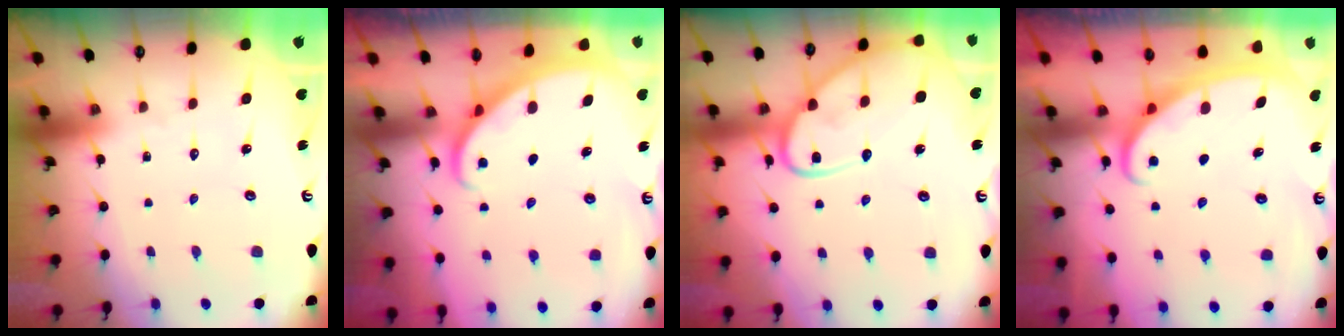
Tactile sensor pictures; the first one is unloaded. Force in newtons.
{"total": 1.9, "press": 1.9, "slide": 0.2}
{"total": 16.1, "press": 16.0, "slide": 1.4}
{"total": 2.9, "press": 2.9, "slide": 0.4}